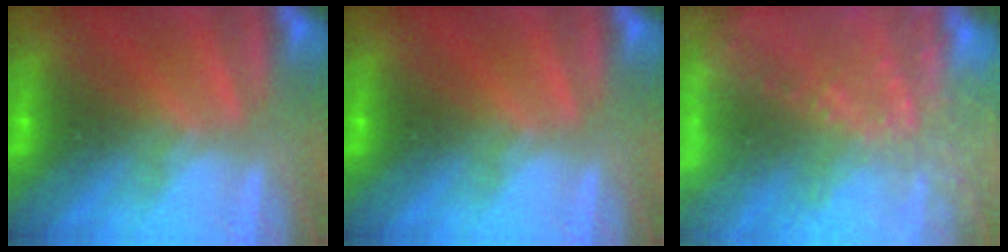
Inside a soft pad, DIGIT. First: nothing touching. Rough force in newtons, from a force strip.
{"total": 0.0}
{"total": 9.5}